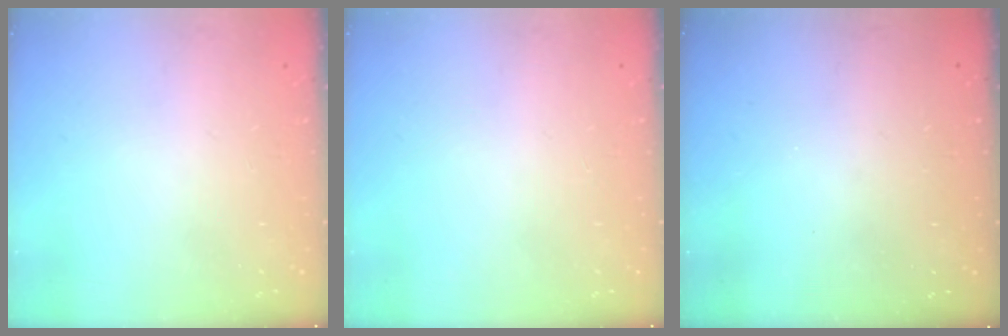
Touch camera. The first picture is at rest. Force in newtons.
{"total": 0.0}
{"total": 3.2, "press": 3.2, "slide": 0.1}